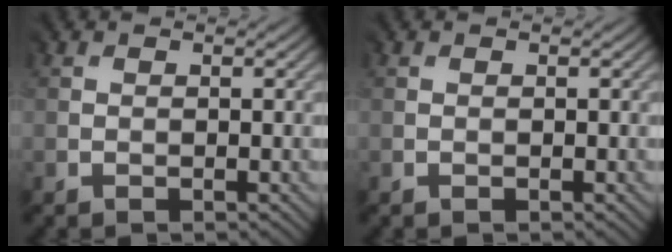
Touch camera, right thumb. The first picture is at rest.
{"total": 0.0}